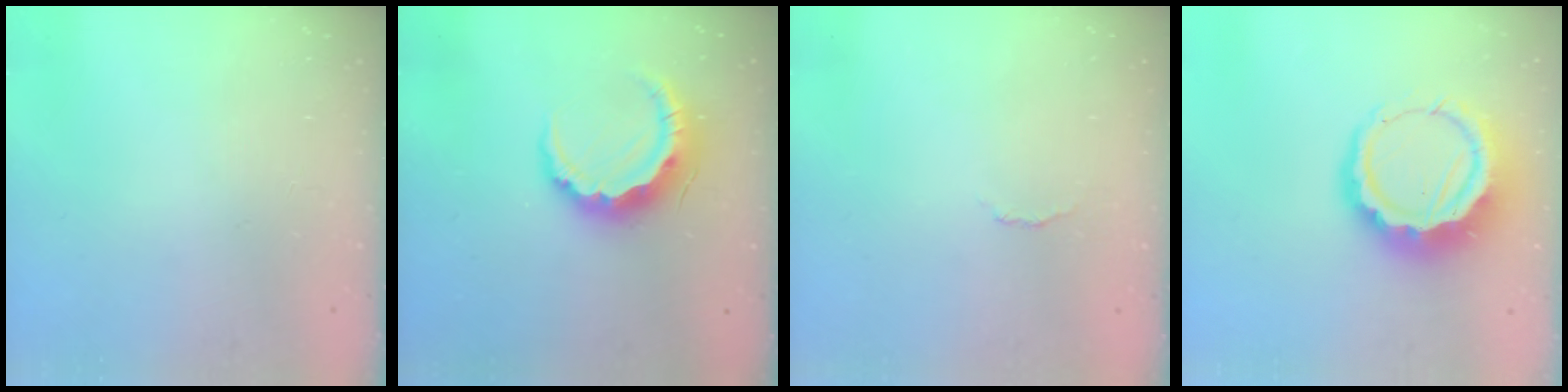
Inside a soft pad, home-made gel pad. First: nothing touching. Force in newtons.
{"total": 12.3, "press": 12.3, "slide": 0.4}
{"total": 3.1, "press": 3.0, "slide": 0.8}
{"total": 13.1, "press": 12.8, "slide": 2.7}